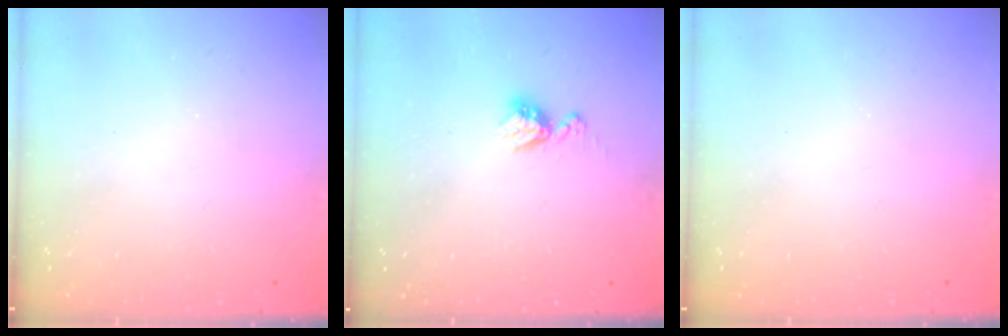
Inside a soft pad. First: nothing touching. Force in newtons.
{"total": 5.0, "press": 4.9, "slide": 0.6}
{"total": 0.0}